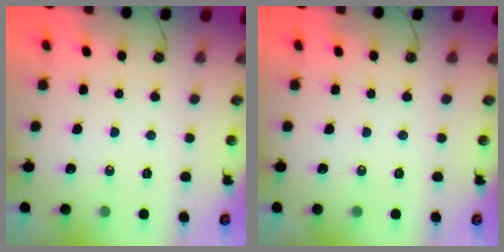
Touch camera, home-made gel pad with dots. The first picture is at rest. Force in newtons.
{"total": 0.0}